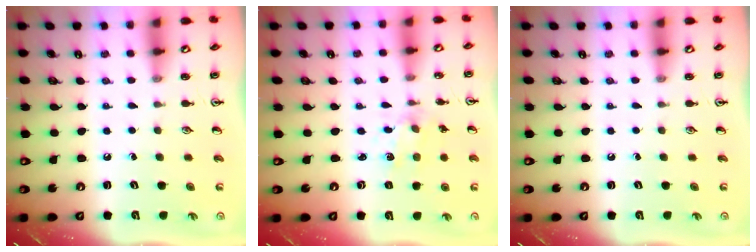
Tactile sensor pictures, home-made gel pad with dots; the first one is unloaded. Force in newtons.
{"total": 1.9, "press": 1.9, "slide": 0.5}
{"total": 0.0}